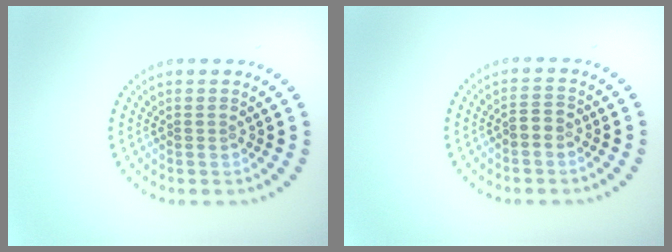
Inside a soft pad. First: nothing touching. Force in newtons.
{"total": 1.5, "press": 1.3, "slide": 0.6}